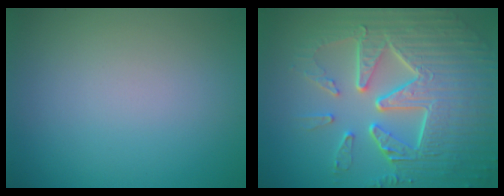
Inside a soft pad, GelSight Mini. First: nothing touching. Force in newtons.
{"total": 9.9, "press": 6.7, "slide": 7.3}